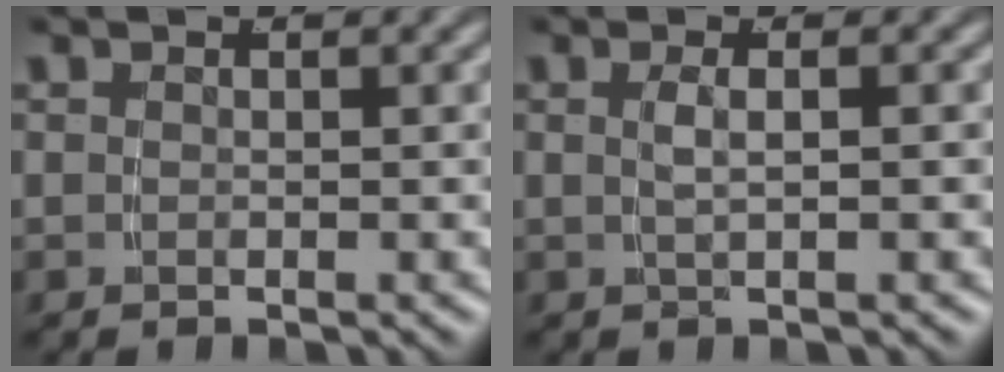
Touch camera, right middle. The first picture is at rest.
{"total": 1.4, "force": [-0.2, -0.6, 1.3], "torque": [-0.027, -0.002, 0.003]}